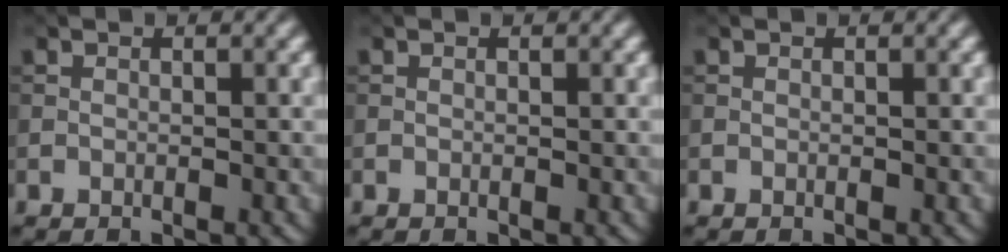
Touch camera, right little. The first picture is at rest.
{"total": 0.0}
{"total": 0.0}